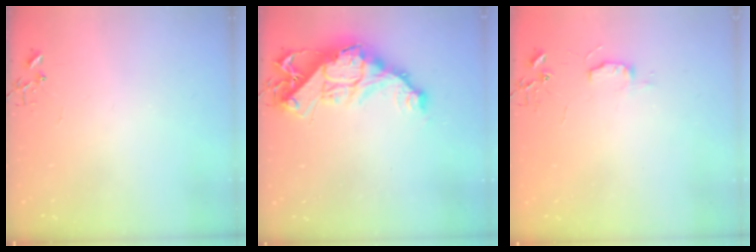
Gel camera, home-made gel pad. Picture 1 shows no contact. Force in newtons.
{"total": 17.0, "press": 17.0, "slide": 1.2}
{"total": 5.9, "press": 5.8, "slide": 0.5}